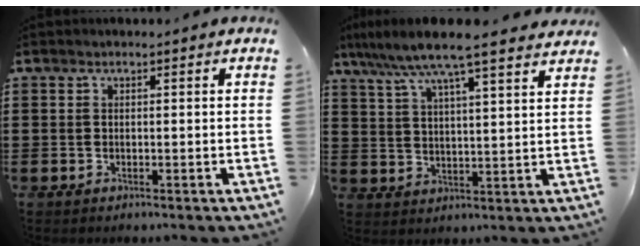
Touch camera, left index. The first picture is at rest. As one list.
[{"total": 8.0, "force": [6.7, 0.2, 4.3], "torque": [-0.106, -0.025, 0.116]}]